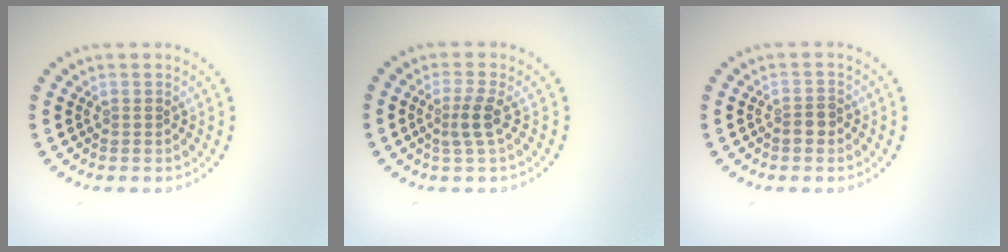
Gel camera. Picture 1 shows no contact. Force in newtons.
{"total": 2.0, "press": 1.5, "slide": 1.3}
{"total": 1.4, "press": 1.3, "slide": 0.6}